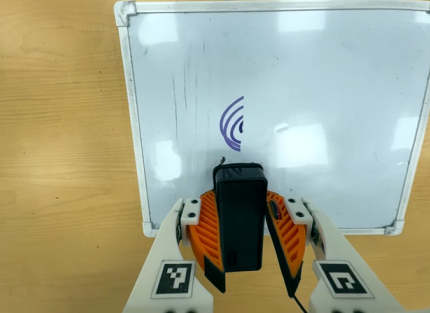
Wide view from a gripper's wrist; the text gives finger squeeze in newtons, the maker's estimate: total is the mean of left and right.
{"total": 7.0, "left": 7.4, "right": 6.7}